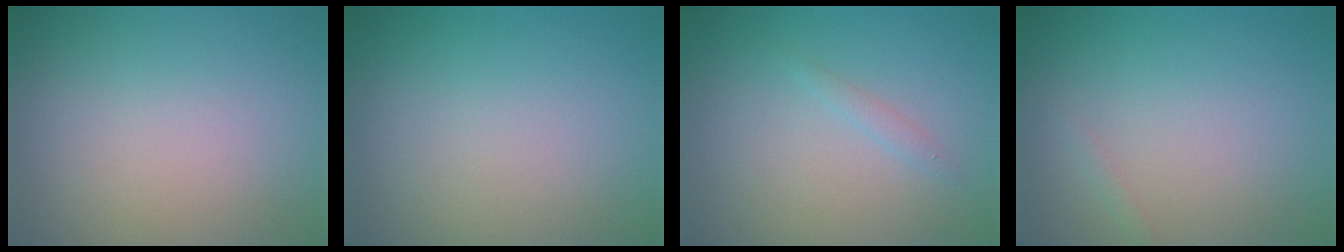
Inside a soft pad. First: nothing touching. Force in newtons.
{"total": 0.0}
{"total": 0.8, "press": 0.8, "slide": 0.1}
{"total": 0.5, "press": 0.5, "slide": 0.0}